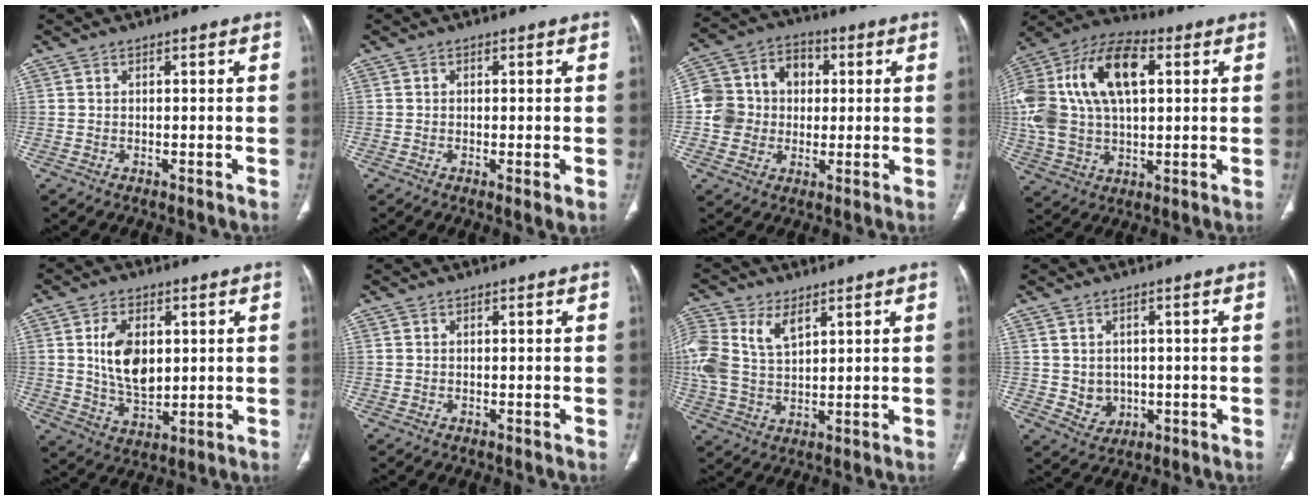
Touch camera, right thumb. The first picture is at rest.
{"total": 2.2, "force": [-0.5, 0.5, 2.1], "torque": [-0.042, -0.009, -0.009]}
{"total": 12.0, "force": [0.3, 10.9, 5.1], "torque": [-0.067, 0.031, 0.000]}
{"total": 24.9, "force": [5.4, 14.2, 19.8], "torque": [-0.412, 0.026, 0.091]}
{"total": 10.6, "force": [1.9, 6.5, 8.1], "torque": [-0.129, -0.015, 0.044]}
{"total": 0.0}
{"total": 11.5, "force": [4.8, 6.7, 7.9], "torque": [-0.185, 0.000, 0.101]}
{"total": 4.4, "force": [-0.1, 3.9, 2.1], "torque": [-0.017, -0.002, 0.013]}